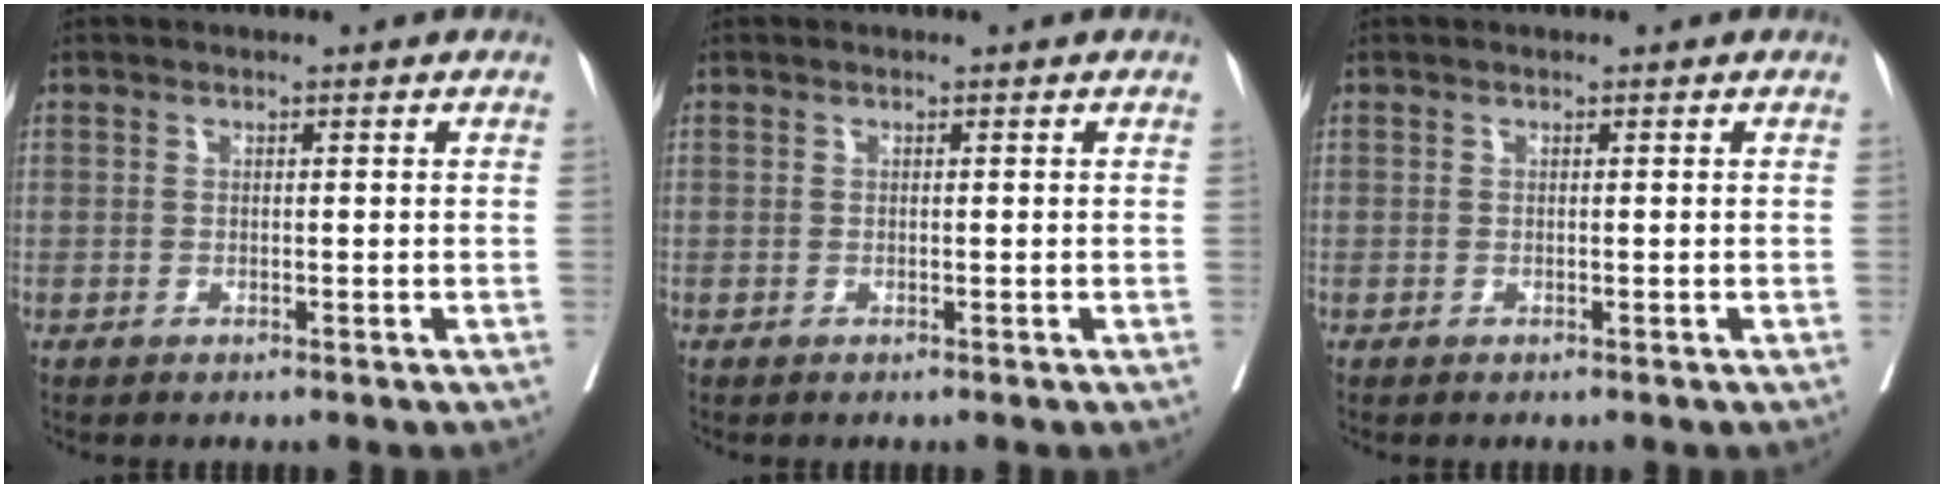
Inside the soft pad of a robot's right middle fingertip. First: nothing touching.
{"total": 0.0}
{"total": 0.0}